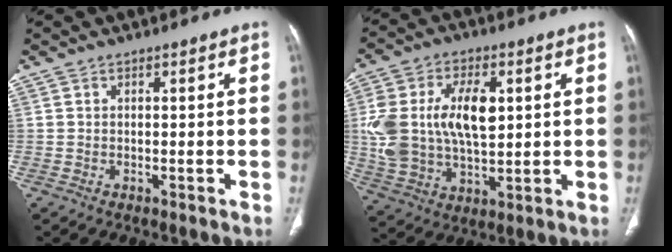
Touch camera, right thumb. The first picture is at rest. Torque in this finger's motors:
{"motor_torque": [0.42, 0.48, 1.07, 0.84, 0.20]}